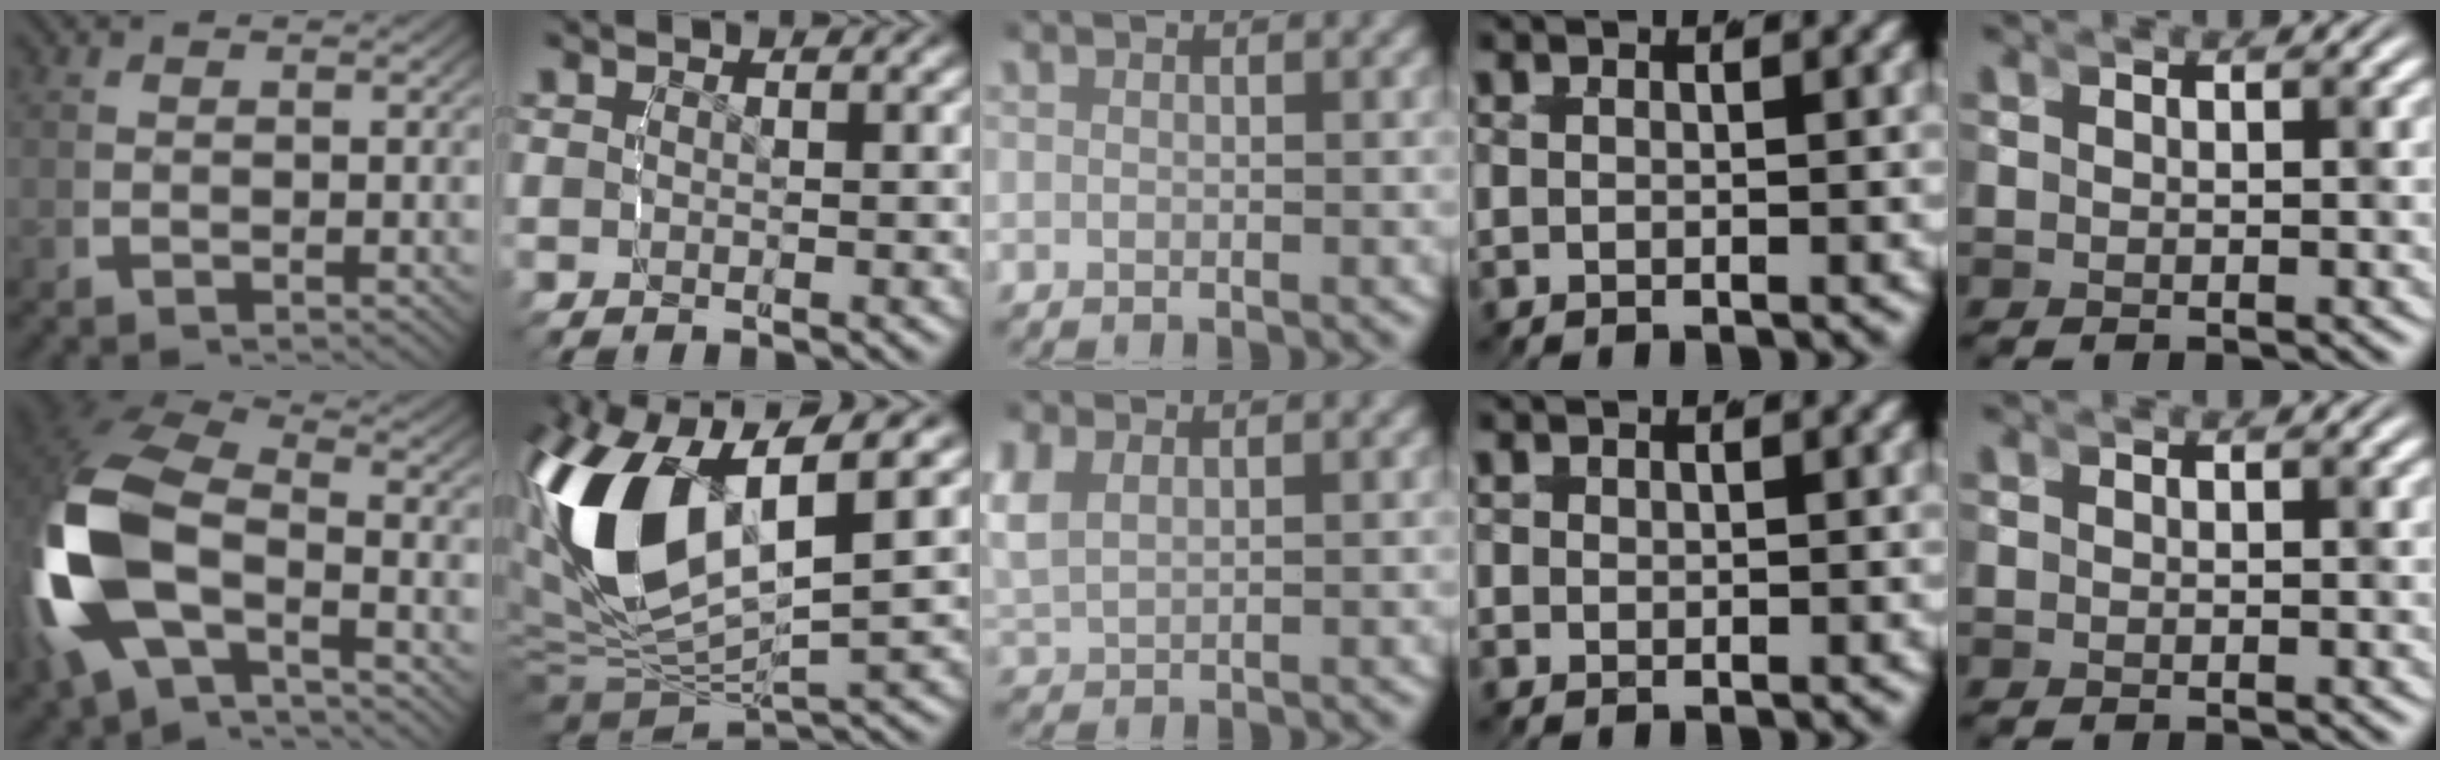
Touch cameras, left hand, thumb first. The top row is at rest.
{"thumb": {"total": 14.6, "force": [-0.9, 9.5, 11.1], "torque": [-0.287, -0.021, -0.007]}, "index": {"total": 12.3, "force": [0.4, 7.4, 9.8], "torque": [-0.237, -0.029, 0.014]}, "middle": {"total": 4.2, "force": [1.3, 3.3, 2.2], "torque": [-0.079, -0.006, 0.031]}, "ring": {"total": 1.0, "force": [0.1, 1.0, 0.1], "torque": [-0.013, -0.004, 0.000]}}